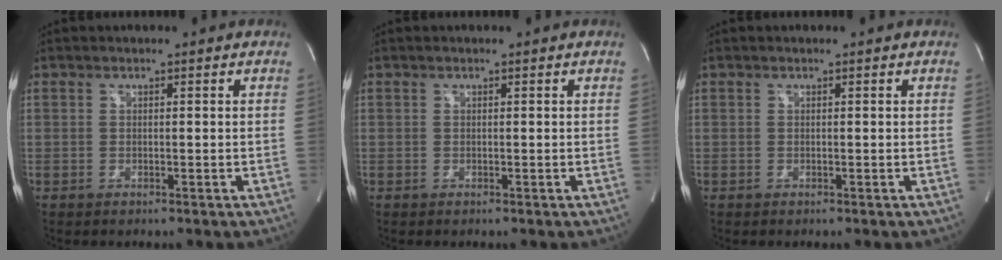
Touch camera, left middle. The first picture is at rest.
{"total": 0.0}
{"total": 0.0}